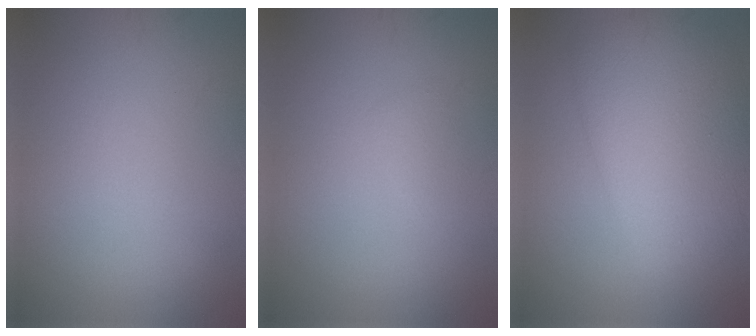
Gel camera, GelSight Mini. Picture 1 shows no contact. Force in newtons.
{"total": 0.9, "press": 0.9, "slide": 0.1}
{"total": 7.4, "press": 7.4, "slide": 0.3}